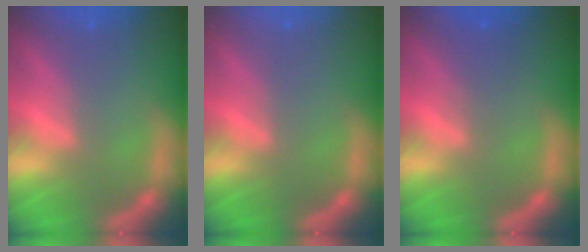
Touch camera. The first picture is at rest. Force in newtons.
{"total": 0.0}
{"total": 1.9}